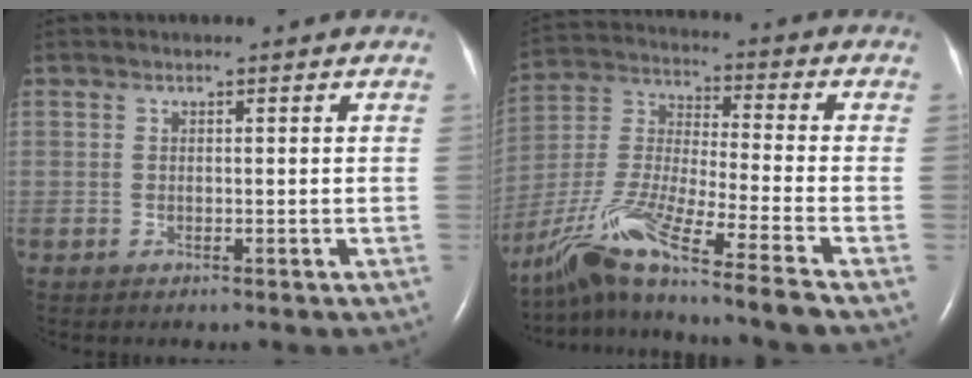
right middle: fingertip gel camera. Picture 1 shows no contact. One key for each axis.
{"total": 20.0, "fx": -15.6, "fy": -1.0, "fz": 12.5, "tx": -0.287, "ty": -0.043, "tz": -0.292}